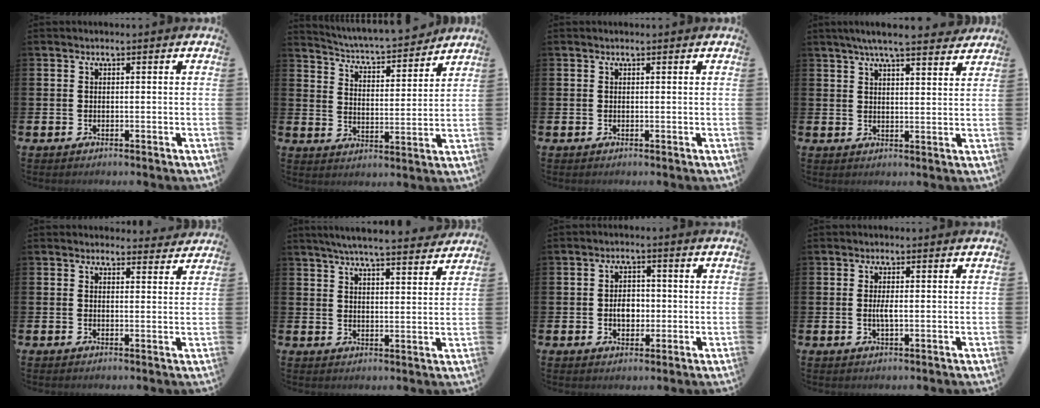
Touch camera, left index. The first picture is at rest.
{"total": 5.2, "force": [5.1, 0.3, 0.7], "torque": [-0.045, -0.047, 0.085]}
{"total": 0.0}
{"total": 5.9, "force": [5.4, 0.3, 2.2], "torque": [-0.048, -0.022, 0.095]}
{"total": 2.1, "force": [2.1, 0.5, 0.0], "torque": [0.003, -0.011, 0.036]}
{"total": 5.9, "force": [5.6, 0.0, 1.6], "torque": [-0.036, -0.033, 0.097]}
{"total": 3.5, "force": [-0.4, 2.5, 2.4], "torque": [-0.030, 0.000, -0.015]}
{"total": 1.9, "force": [-0.1, 0.5, 1.8], "torque": [-0.040, 0.002, -0.001]}